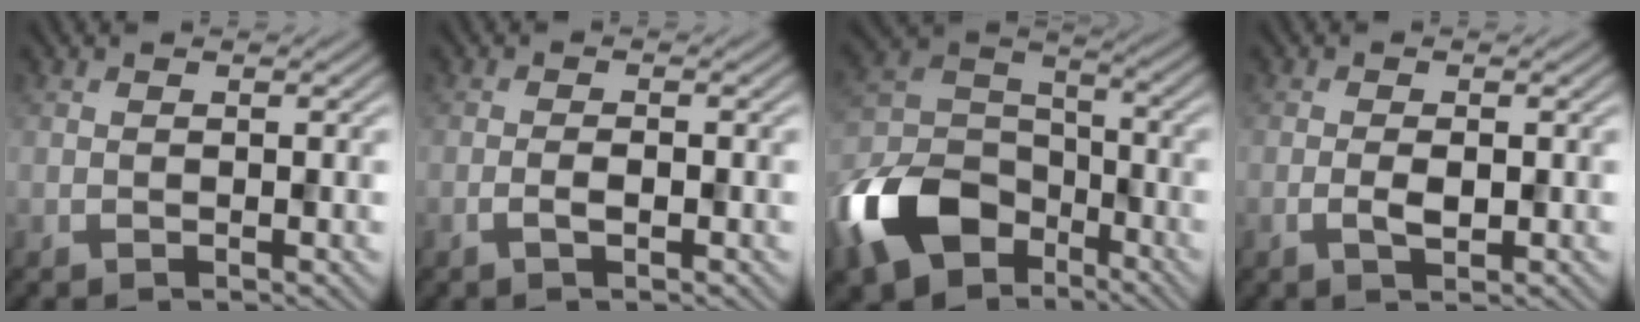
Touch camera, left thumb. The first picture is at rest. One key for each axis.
{"total": 1.4, "fx": -0.7, "fy": 0.3, "fz": 1.2, "tx": -0.024, "ty": 0.004, "tz": -0.016}
{"total": 15.2, "fx": -8.2, "fy": 9.7, "fz": 8.3, "tx": -0.206, "ty": -0.031, "tz": -0.174}
{"total": 1.9, "fx": -0.5, "fy": 0.7, "fz": 1.7, "tx": -0.034, "ty": 0.001, "tz": -0.011}